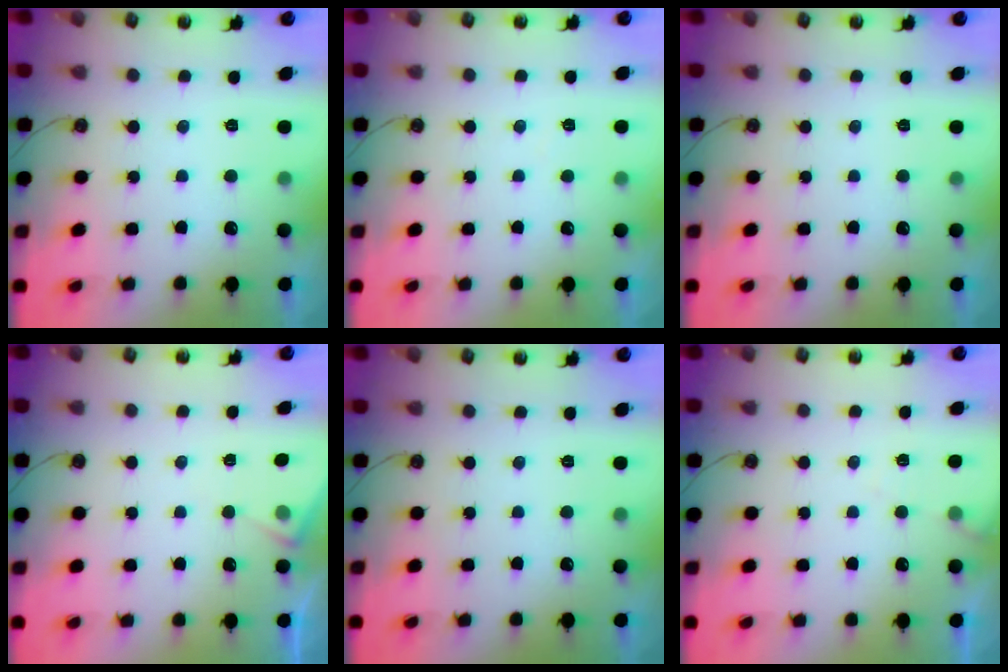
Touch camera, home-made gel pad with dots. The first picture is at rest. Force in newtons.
{"total": 2.9, "press": 2.8, "slide": 0.5}
{"total": 0.0}
{"total": 4.9, "press": 4.8, "slide": 0.7}
{"total": 0.0}
{"total": 4.1, "press": 4.1, "slide": 0.6}